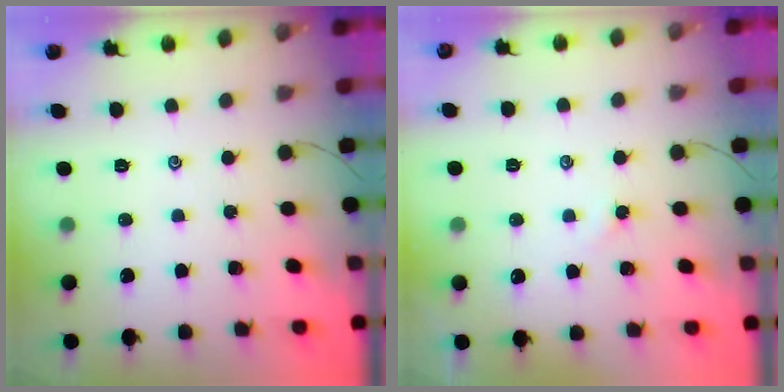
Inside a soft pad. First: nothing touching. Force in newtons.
{"total": 1.7, "press": 1.6, "slide": 0.4}